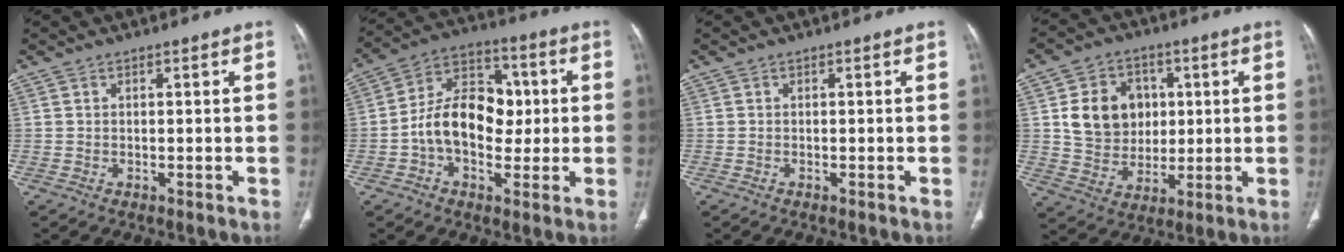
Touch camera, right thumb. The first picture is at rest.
{"total": 14.2, "force": [-0.6, 9.8, 10.3], "torque": [-0.141, 0.035, -0.015]}
{"total": 0.0}
{"total": 12.5, "force": [2.4, 10.5, 6.4], "torque": [-0.068, -0.003, 0.049]}